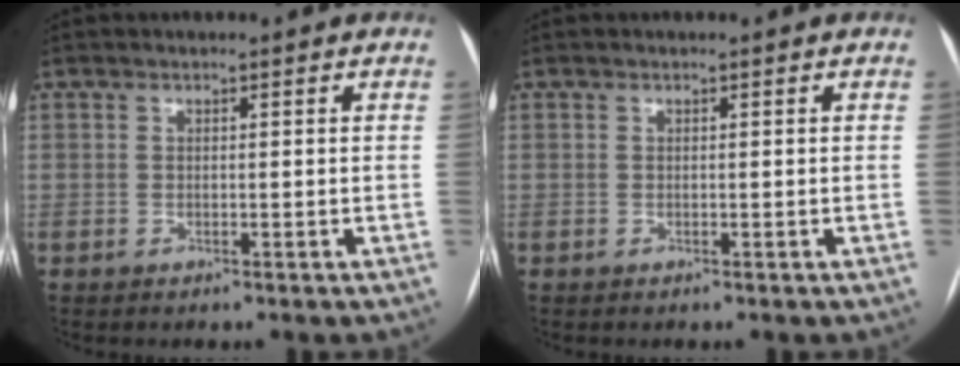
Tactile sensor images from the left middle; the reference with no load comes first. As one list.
[{"total": 0.0}]